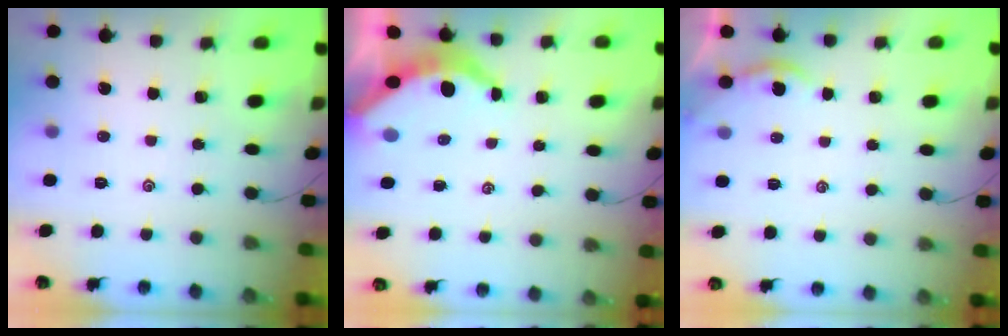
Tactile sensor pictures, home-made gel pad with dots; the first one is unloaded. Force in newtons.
{"total": 5.4, "press": 5.4, "slide": 0.6}
{"total": 2.0, "press": 1.9, "slide": 0.4}